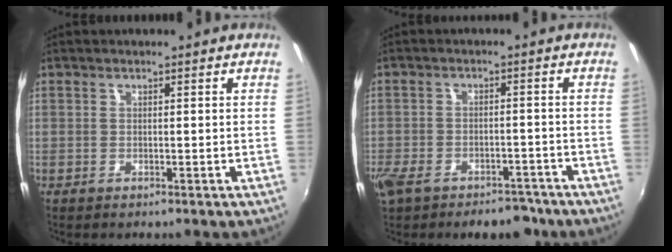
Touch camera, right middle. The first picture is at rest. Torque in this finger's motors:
{"motor_torque": [1.09, -1.05, 0.26, 0.14]}